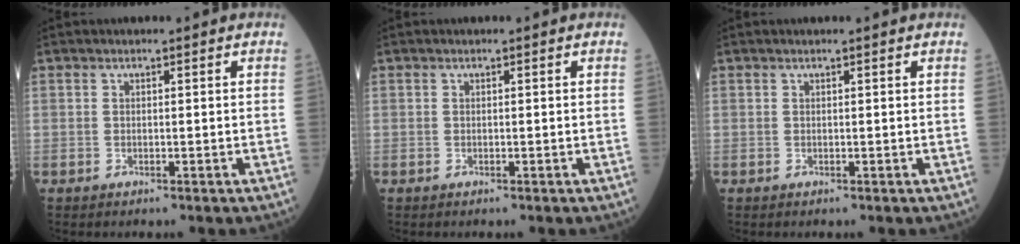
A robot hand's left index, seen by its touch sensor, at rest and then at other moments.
{"total": 0.0}
{"total": 0.6, "force": [0.6, -0.1, 0.3], "torque": [-0.008, 0.002, 0.012]}